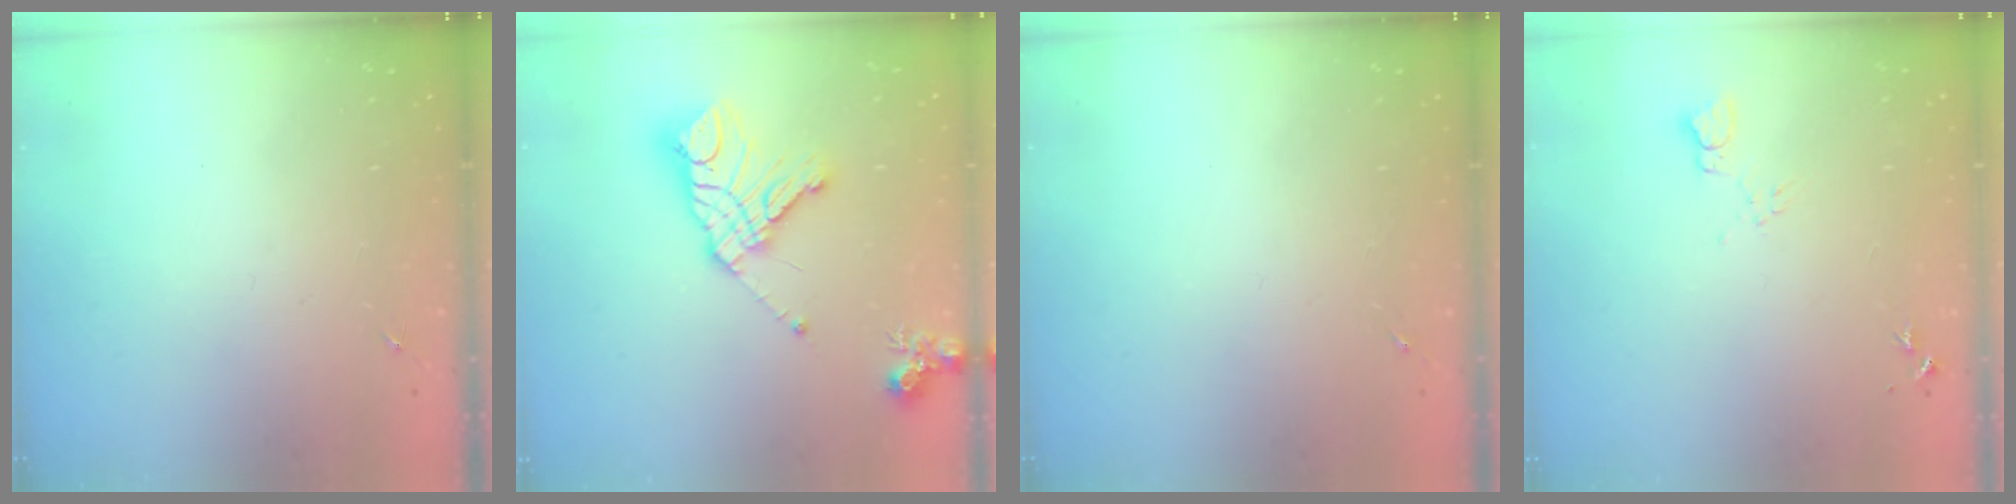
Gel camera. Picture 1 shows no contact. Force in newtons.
{"total": 17.2, "press": 17.0, "slide": 2.4}
{"total": 0.0}
{"total": 5.9, "press": 5.8, "slide": 0.6}